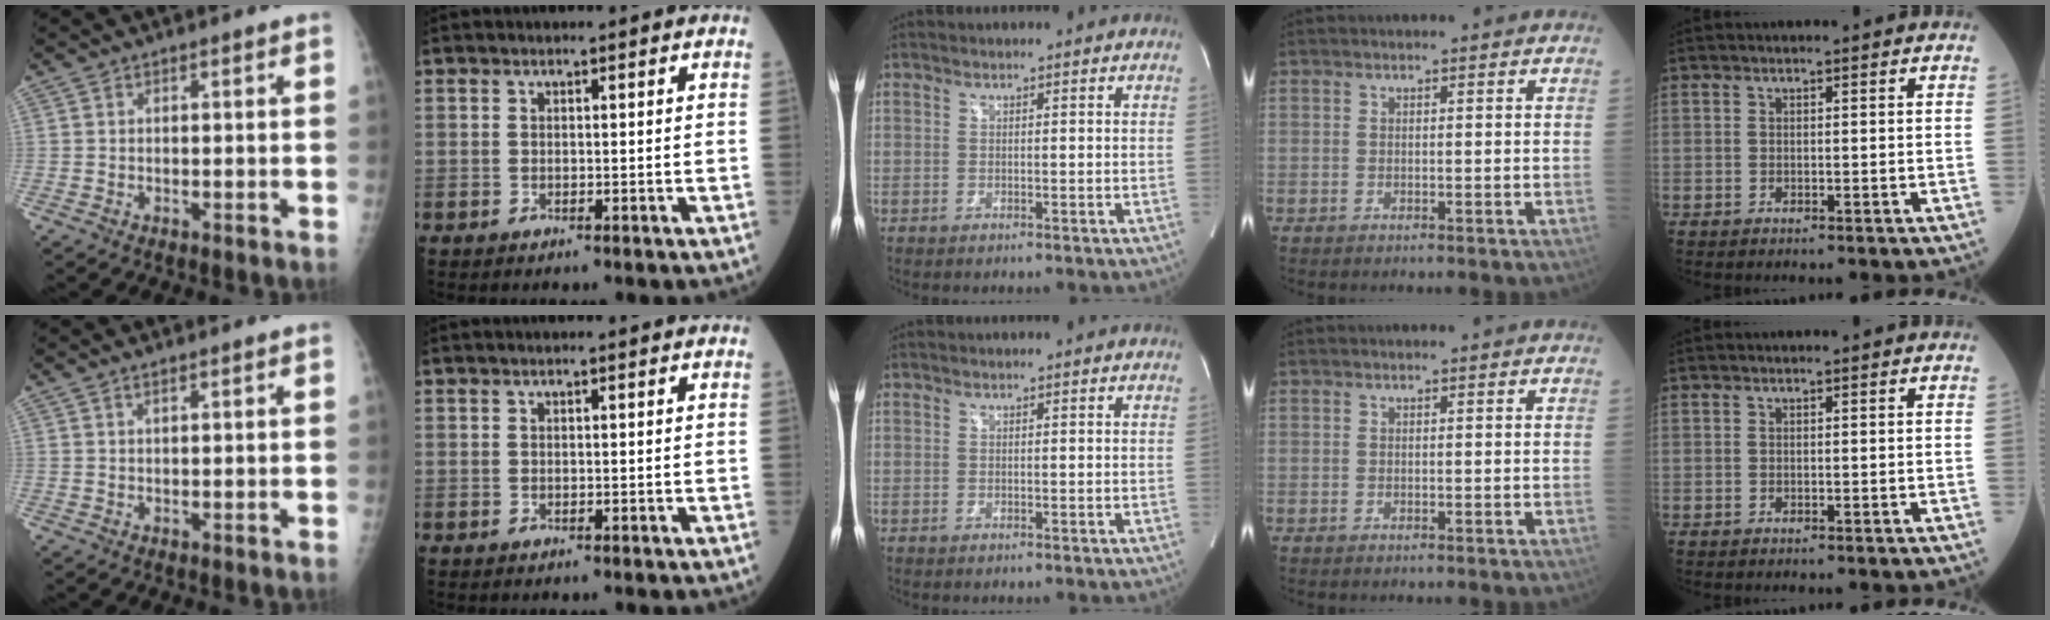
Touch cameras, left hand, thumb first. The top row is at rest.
{"thumb": {"total": 1.0, "force": [0.7, 0.2, 0.7], "torque": [-0.012, 0.000, 0.014]}, "index": {"total": 1.1, "force": [1.0, 0.0, 0.6], "torque": [-0.010, 0.017, 0.017]}}